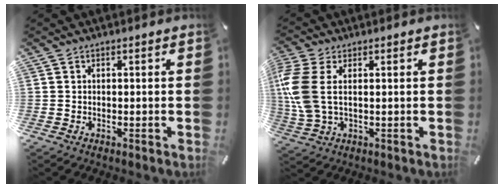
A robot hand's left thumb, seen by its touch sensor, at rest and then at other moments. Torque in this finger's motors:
{"motor_torque": [1.68, 3.11, 1.47, -0.95, 0.75]}